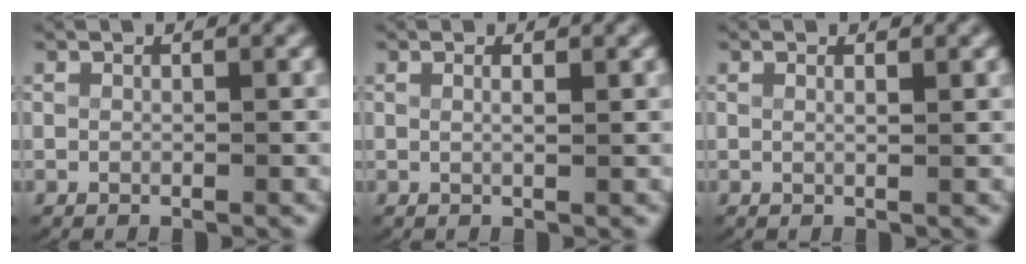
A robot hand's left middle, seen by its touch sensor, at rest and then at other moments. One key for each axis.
{"total": 0.9, "fx": 0.3, "fy": -0.2, "fz": 0.8, "tx": -0.016, "ty": -0.007, "tz": 0.007}
{"total": 0.6, "fx": 0.3, "fy": -0.2, "fz": 0.5, "tx": -0.012, "ty": -0.007, "tz": 0.008}